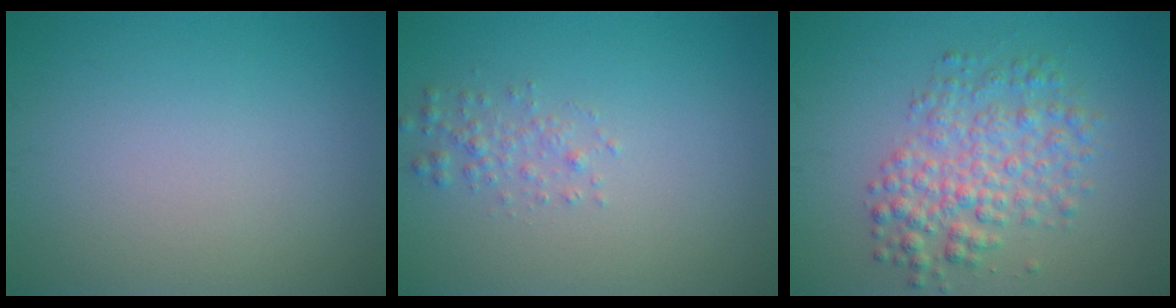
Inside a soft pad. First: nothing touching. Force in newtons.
{"total": 1.4, "press": 1.4, "slide": 0.0}
{"total": 4.6, "press": 4.6, "slide": 0.1}